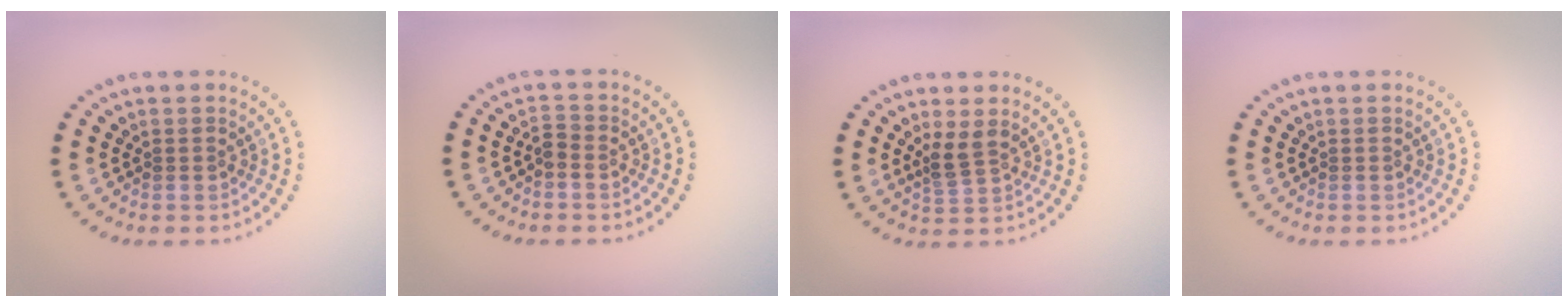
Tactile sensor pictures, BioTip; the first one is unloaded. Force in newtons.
{"total": 1.1, "press": 1.0, "slide": 0.5}
{"total": 2.2, "press": 1.7, "slide": 1.4}
{"total": 0.0}